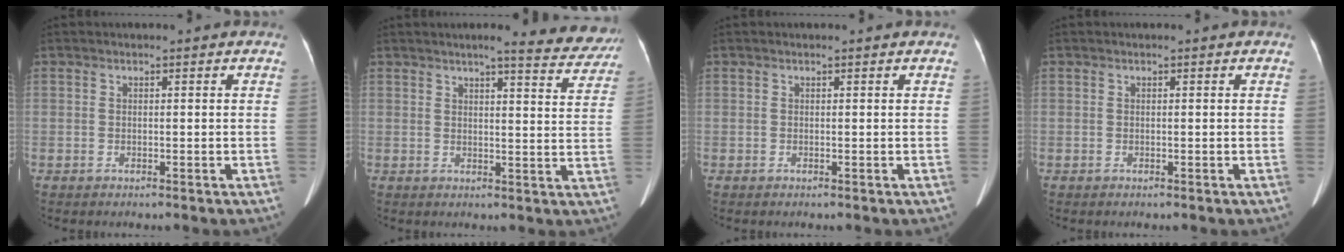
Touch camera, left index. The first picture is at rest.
{"total": 9.6, "force": [8.7, 0.8, 3.9], "torque": [-0.034, -0.018, 0.080]}
{"total": 0.0}
{"total": 0.0}